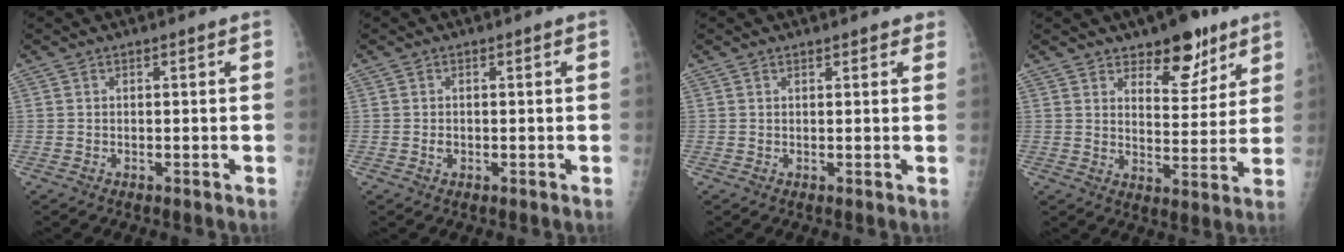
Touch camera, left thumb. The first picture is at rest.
{"total": 1.1, "force": [-0.2, 0.9, 0.6], "torque": [-0.007, 0.001, -0.002]}
{"total": 1.5, "force": [1.2, 0.7, 0.5], "torque": [0.007, -0.003, 0.012]}
{"total": 10.2, "force": [6.9, 4.9, 5.7], "torque": [-0.046, -0.045, 0.105]}